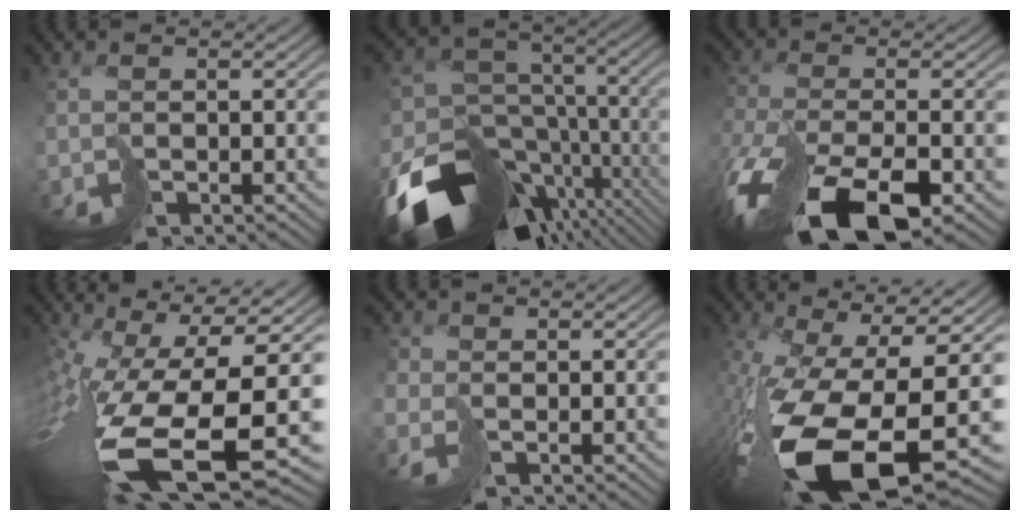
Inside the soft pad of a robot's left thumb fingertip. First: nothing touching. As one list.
[{"total": 18.1, "force": [-9.9, 12.3, 8.9], "torque": [-0.185, -0.049, -0.127]}, {"total": 15.4, "force": [-8.3, 6.8, 11.1], "torque": [-0.276, -0.049, -0.126]}, {"total": 18.5, "force": [-4.8, 8.0, 16.0], "torque": [-0.322, -0.074, -0.047]}, {"total": 2.7, "force": [-1.1, 1.8, 1.7], "torque": [-0.054, -0.005, -0.029]}, {"total": 19.2, "force": [-6.5, 8.6, 15.8], "torque": [-0.339, -0.068, -0.079]}]